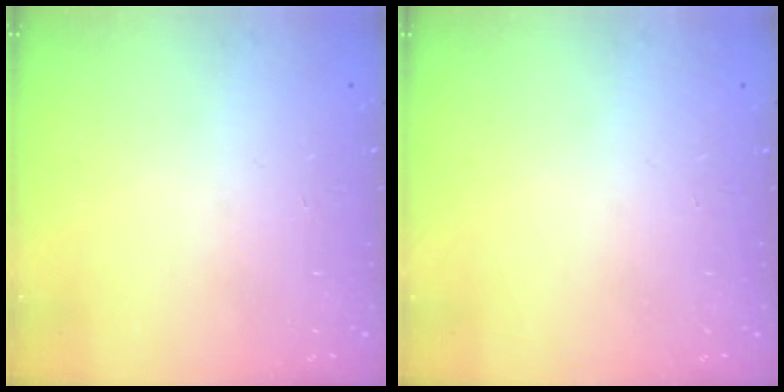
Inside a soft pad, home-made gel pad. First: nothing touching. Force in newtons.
{"total": 0.0}